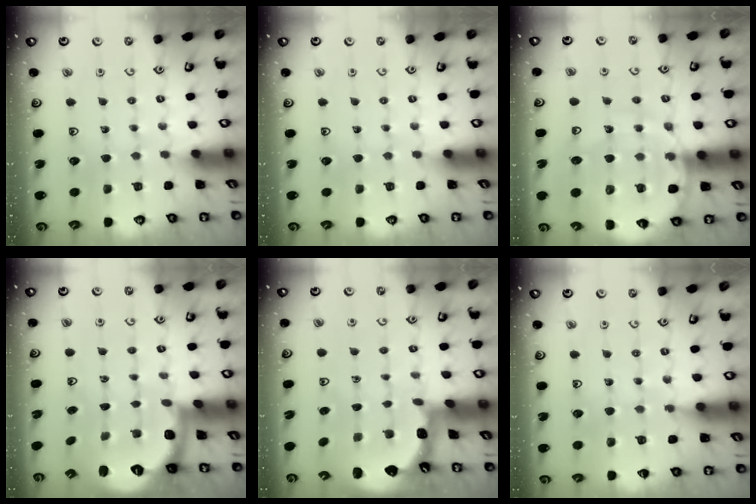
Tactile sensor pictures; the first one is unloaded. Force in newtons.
{"total": 0.0}
{"total": 14.4, "press": 14.1, "slide": 3.2}
{"total": 2.7, "press": 1.6, "slide": 2.1}
{"total": 1.4, "press": 1.4, "slide": 0.1}
{"total": 4.9, "press": 4.9, "slide": 0.8}